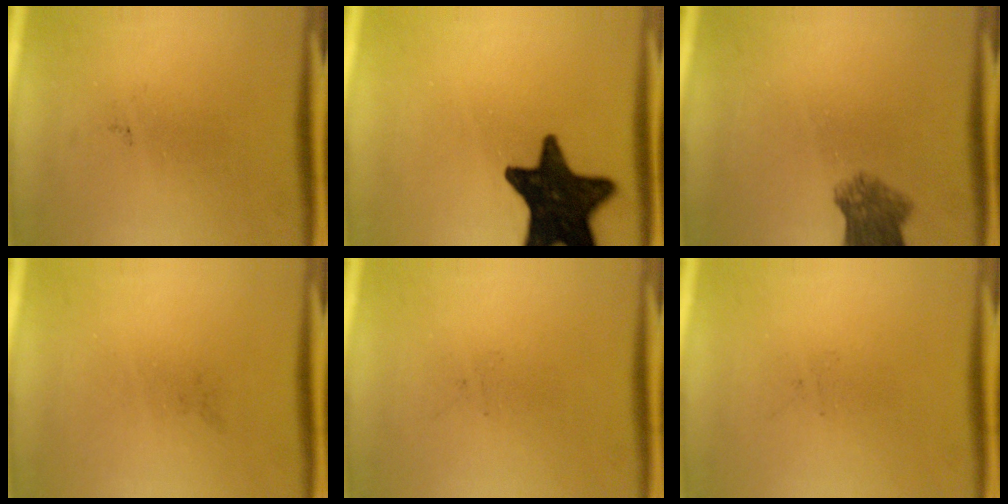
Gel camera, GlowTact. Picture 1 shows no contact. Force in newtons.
{"total": 16.9}
{"total": 5.5}
{"total": 0.0}
{"total": 0.0}
{"total": 0.0}